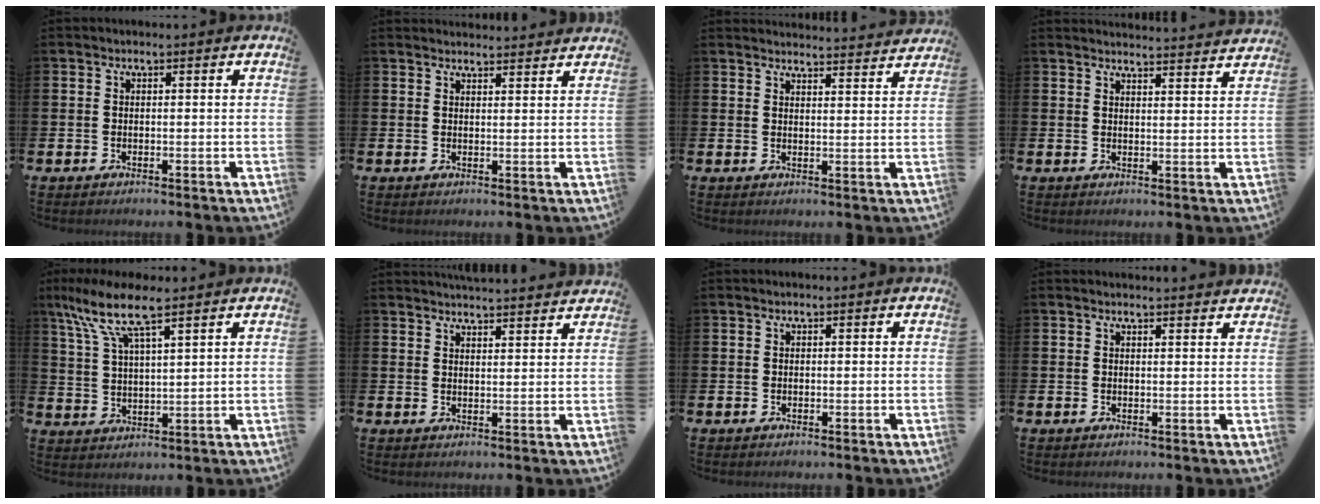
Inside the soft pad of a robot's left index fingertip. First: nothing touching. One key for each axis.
{"total": 2.2, "fx": 2.2, "fy": 0.1, "fz": -0.1, "tx": 0.010, "ty": -0.018, "tz": 0.038}
{"total": 3.6, "fx": 3.5, "fy": -0.3, "fz": -0.1, "tx": 0.005, "ty": -0.031, "tz": 0.061}
{"total": 3.5, "fx": 3.4, "fy": -0.4, "fz": -0.2, "tx": 0.008, "ty": -0.032, "tz": 0.058}
{"total": 8.4, "fx": 6.4, "fy": 1.6, "fz": 5.1, "tx": -0.123, "ty": -0.016, "tz": 0.114}
{"total": 3.8, "fx": 3.8, "fy": -0.2, "fz": -0.1, "tx": -0.003, "ty": -0.023, "tz": 0.069}
{"total": 0.0}
{"total": 1.4, "fx": 1.4, "fy": -0.1, "fz": -0.1, "tx": 0.012, "ty": -0.013, "tz": 0.023}